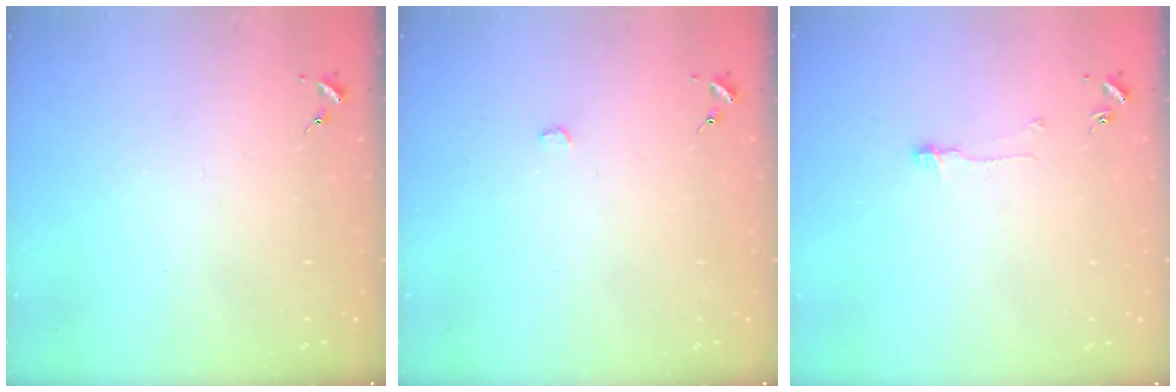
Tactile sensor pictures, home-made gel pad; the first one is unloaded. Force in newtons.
{"total": 1.3, "press": 1.3, "slide": 0.1}
{"total": 6.4, "press": 6.4, "slide": 0.4}